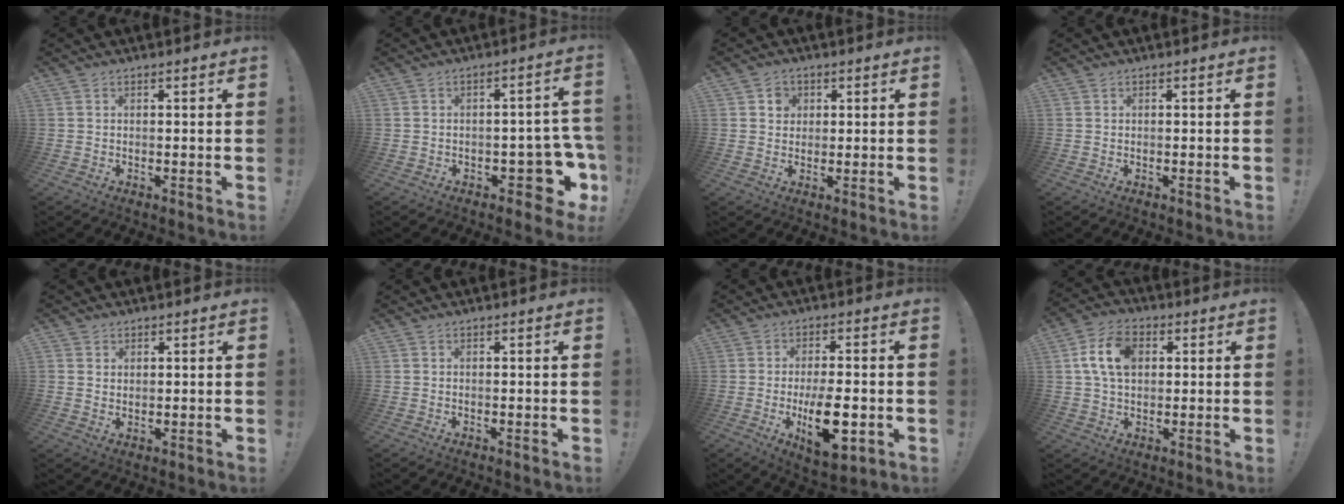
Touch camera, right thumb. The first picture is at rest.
{"total": 10.6, "force": [-4.3, 5.6, 7.9], "torque": [-0.072, 0.028, -0.063]}
{"total": 3.8, "force": [1.3, 3.5, 1.0], "torque": [-0.009, -0.004, 0.021]}
{"total": 0.0}
{"total": 2.2, "force": [1.7, 1.3, 0.5], "torque": [-0.007, -0.008, 0.031]}
{"total": 0.0}
{"total": 13.5, "force": [-3.0, 5.7, 11.9], "torque": [-0.194, -0.001, -0.046]}
{"total": 11.8, "force": [2.8, 8.0, 8.2], "torque": [-0.159, 0.017, 0.055]}